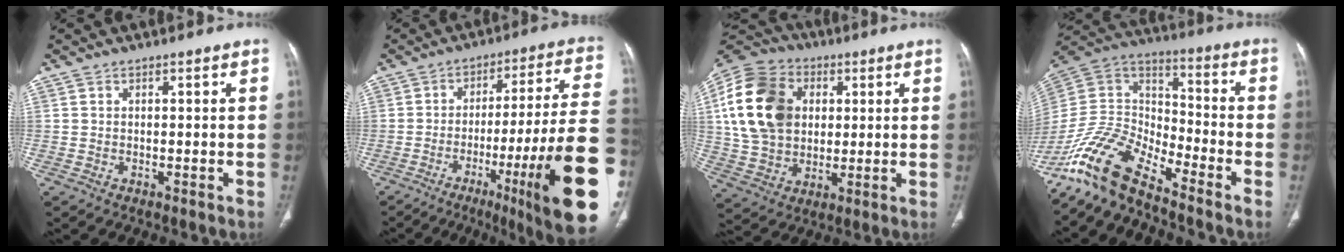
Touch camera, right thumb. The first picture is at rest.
{"total": 25.4, "force": [-8.6, 1.9, 23.9], "torque": [-0.281, 0.024, -0.121]}
{"total": 20.8, "force": [4.1, 15.7, 13.0], "torque": [-0.248, 0.011, 0.075]}
{"total": 13.7, "force": [-11.6, 3.6, 6.3], "torque": [-0.121, 0.080, -0.237]}